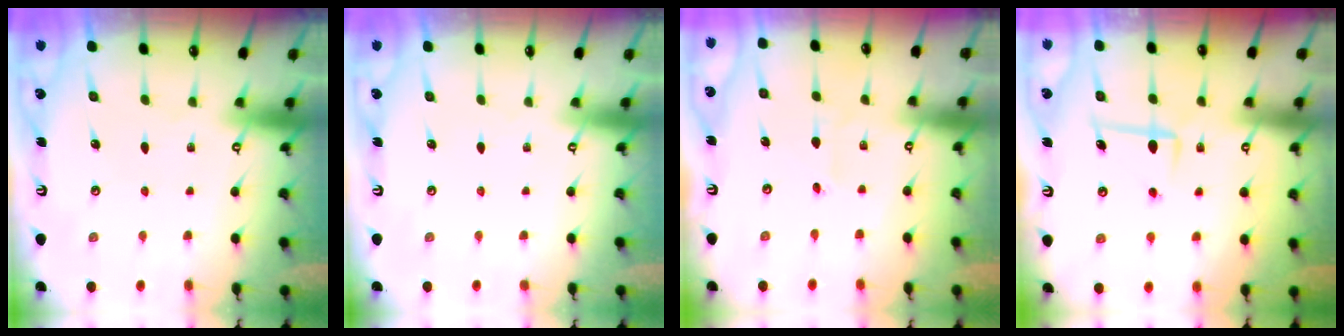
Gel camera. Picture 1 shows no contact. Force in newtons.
{"total": 0.0}
{"total": 2.9, "press": 2.8, "slide": 0.4}
{"total": 6.4, "press": 6.2, "slide": 1.8}